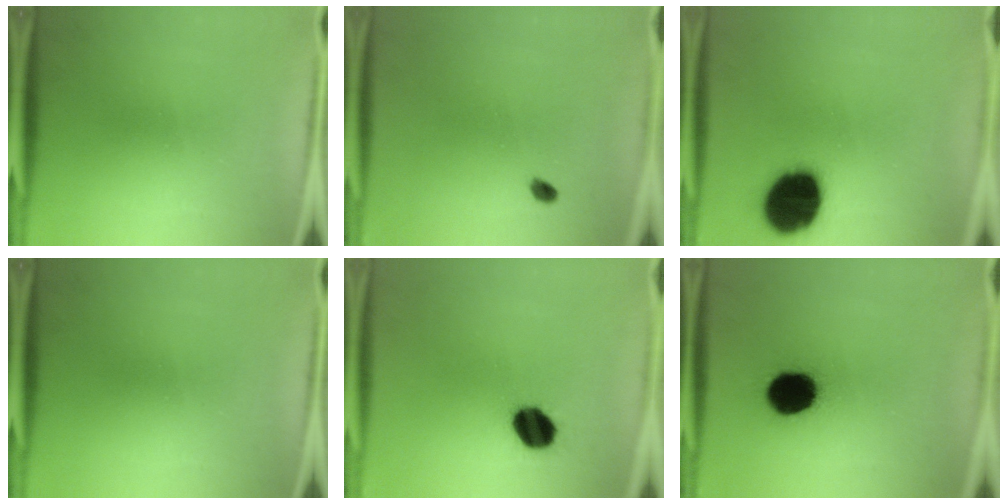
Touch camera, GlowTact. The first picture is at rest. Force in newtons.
{"total": 2.0}
{"total": 19.6}
{"total": 0.0}
{"total": 8.5}
{"total": 14.4}